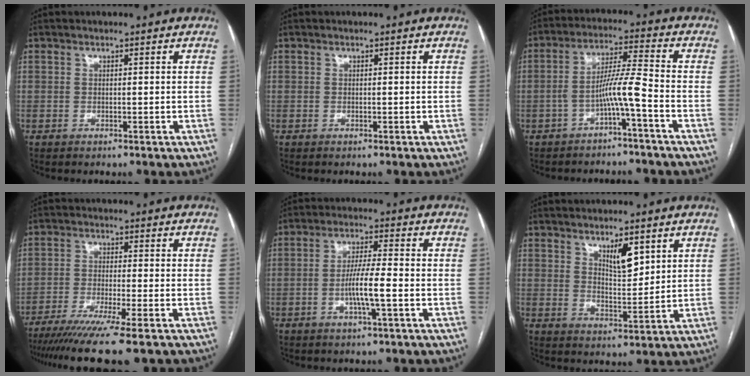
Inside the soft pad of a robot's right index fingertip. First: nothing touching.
{"total": 0.0}
{"total": 6.3, "force": [-2.9, -0.6, 5.6], "torque": [-0.103, 0.018, -0.052]}
{"total": 11.9, "force": [-9.2, -1.0, 7.4], "torque": [-0.105, -0.034, -0.145]}
{"total": 6.2, "force": [-1.8, 0.0, 5.9], "torque": [-0.115, 0.000, -0.035]}
{"total": 5.2, "force": [3.0, 1.7, 3.9], "torque": [-0.070, -0.006, 0.056]}